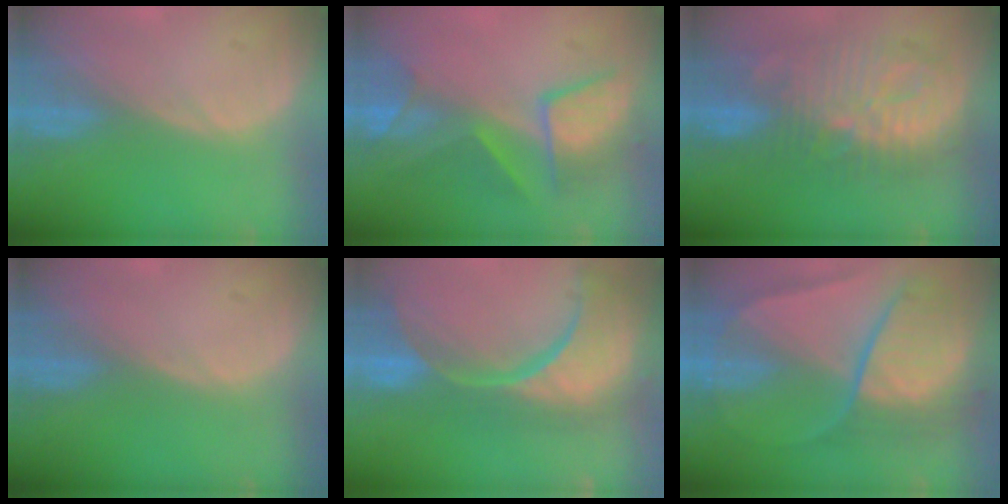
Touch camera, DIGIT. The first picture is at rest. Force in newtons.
{"total": 8.6, "press": 8.2, "slide": 2.6}
{"total": 11.6, "press": 11.5, "slide": 0.8}
{"total": 0.0}
{"total": 15.4, "press": 12.1, "slide": 9.5}
{"total": 10.2, "press": 10.2, "slide": 1.0}